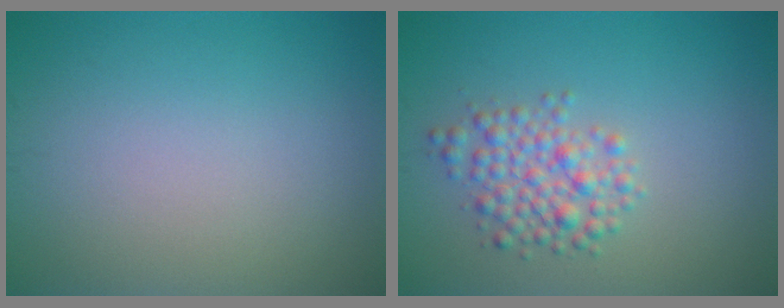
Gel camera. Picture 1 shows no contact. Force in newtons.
{"total": 3.3, "press": 3.3, "slide": 0.2}